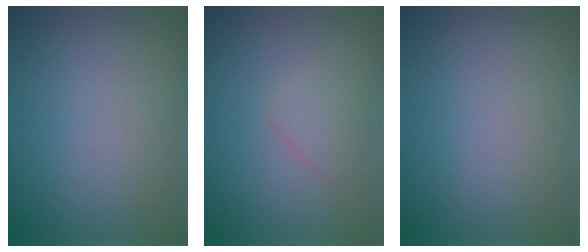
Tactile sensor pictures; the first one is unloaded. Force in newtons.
{"total": 1.3, "press": 1.3, "slide": 0.1}
{"total": 0.0}